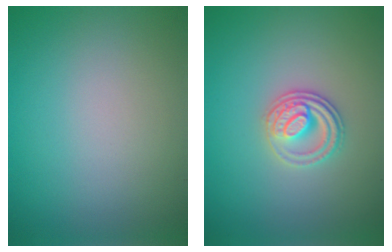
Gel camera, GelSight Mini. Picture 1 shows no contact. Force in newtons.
{"total": 2.7, "press": 2.5, "slide": 0.9}